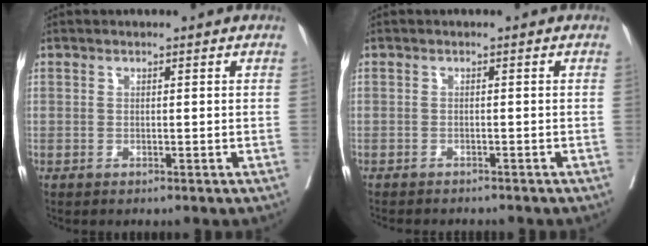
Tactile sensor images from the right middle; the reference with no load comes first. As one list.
[{"total": 5.1, "force": [-4.6, 1.0, 1.8], "torque": [-0.025, -0.005, -0.061]}]